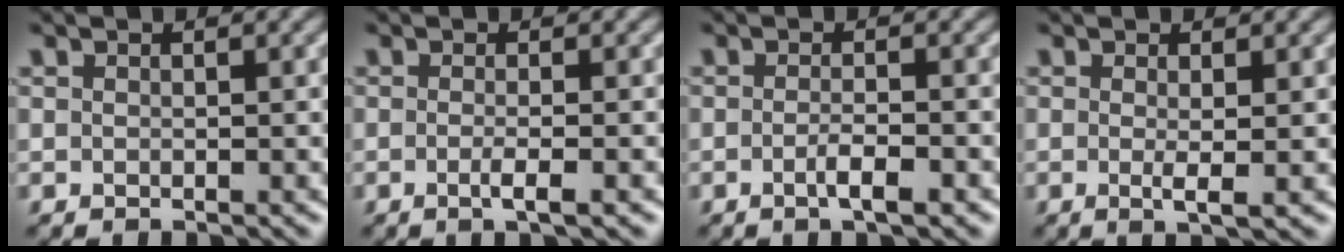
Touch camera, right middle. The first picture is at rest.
{"total": 1.8, "force": [-0.6, 0.5, 1.6], "torque": [-0.024, -0.004, -0.014]}
{"total": 2.1, "force": [-1.0, 0.5, 1.8], "torque": [-0.028, 0.001, -0.017]}
{"total": 1.5, "force": [-0.1, 0.1, 1.5], "torque": [-0.029, -0.008, -0.001]}